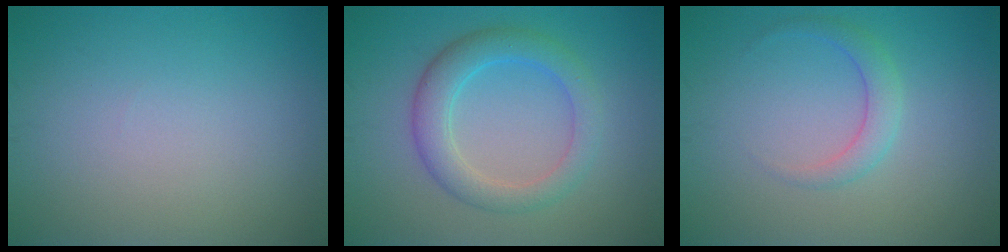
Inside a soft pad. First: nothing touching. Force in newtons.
{"total": 4.3, "press": 4.3, "slide": 0.1}
{"total": 2.0, "press": 2.0, "slide": 0.1}